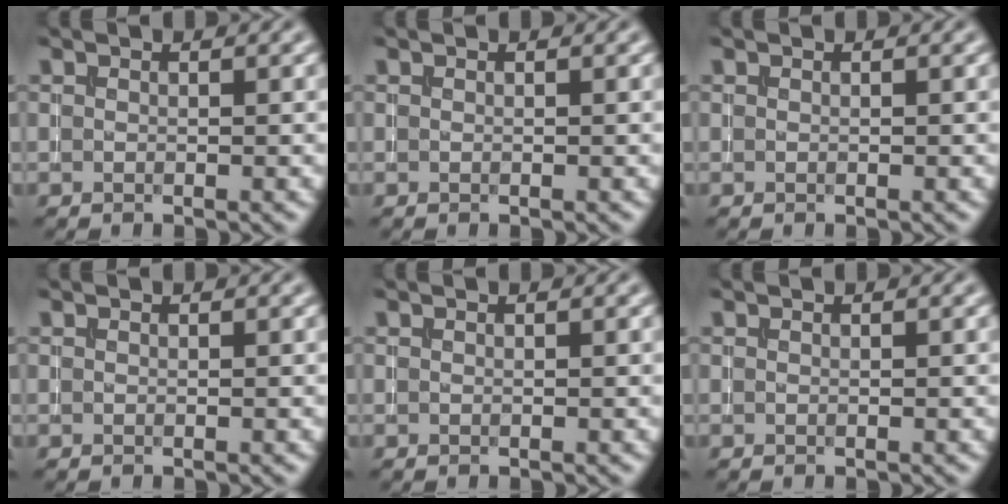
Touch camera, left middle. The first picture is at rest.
{"total": 0.0}
{"total": 0.0}
{"total": 0.0}
{"total": 0.0}
{"total": 0.0}